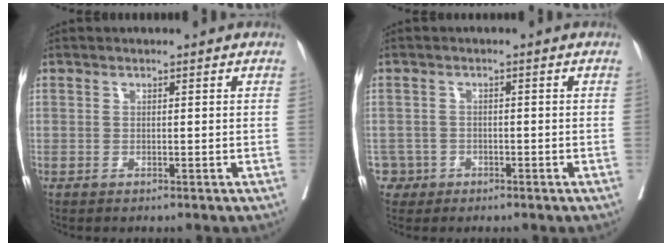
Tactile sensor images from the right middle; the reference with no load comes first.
{"total": 2.5, "force": [-1.1, 2.2, -0.5], "torque": [0.014, 0.014, -0.021]}